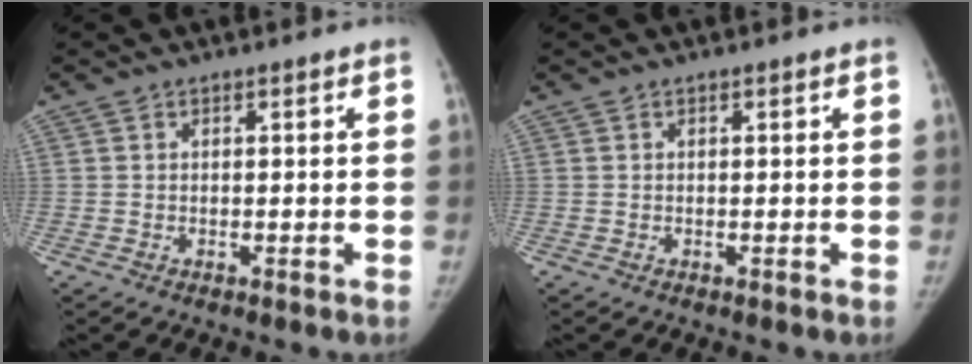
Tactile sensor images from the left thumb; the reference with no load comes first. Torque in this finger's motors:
{"motor_torque": [0.03, 0.02, 0.28, -0.06, 0.01]}